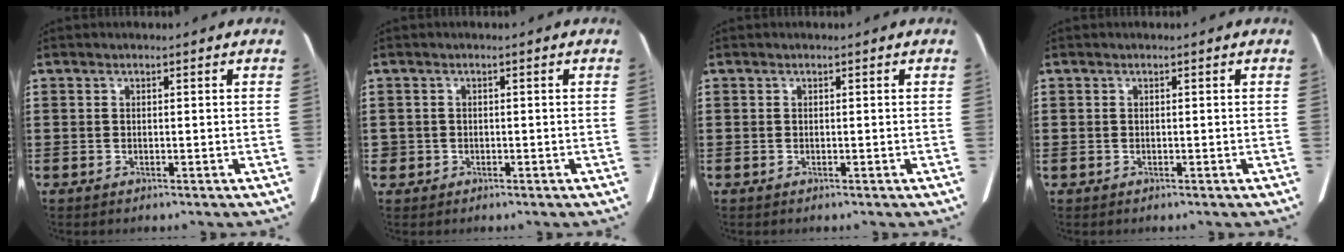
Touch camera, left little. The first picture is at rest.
{"total": 0.9, "force": [-0.3, 0.8, 0.2], "torque": [-0.007, 0.004, -0.008]}
{"total": 0.0}
{"total": 0.0}